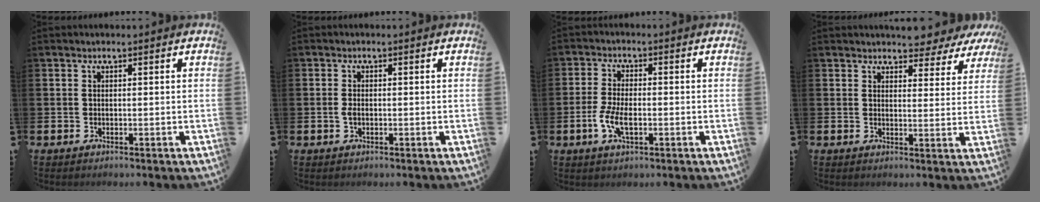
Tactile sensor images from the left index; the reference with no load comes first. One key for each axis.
{"total": 1.3, "fx": -0.2, "fy": 0.7, "fz": 1.0, "tx": -0.023, "ty": 0.005, "tz": -0.005}
{"total": 4.6, "fx": -1.1, "fy": 2.2, "fz": 3.9, "tx": -0.080, "ty": 0.001, "tz": -0.022}
{"total": 3.5, "fx": 3.3, "fy": 1.1, "fz": 0.0, "tx": 0.002, "ty": -0.030, "tz": 0.055}